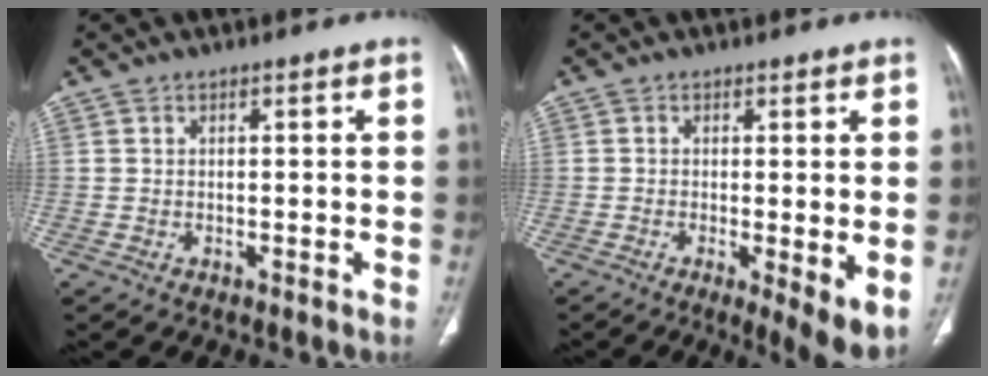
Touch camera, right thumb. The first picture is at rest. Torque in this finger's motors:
{"motor_torque": [-0.14, 0.54, -0.18, -0.15, 0.04]}